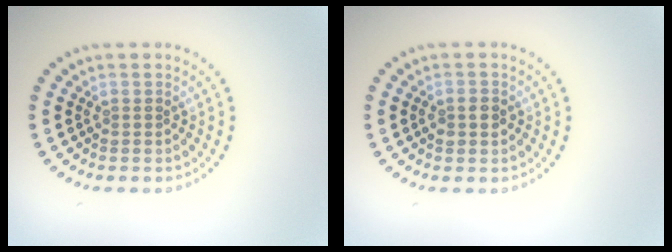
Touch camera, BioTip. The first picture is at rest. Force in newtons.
{"total": 1.6, "press": 1.5, "slide": 0.5}